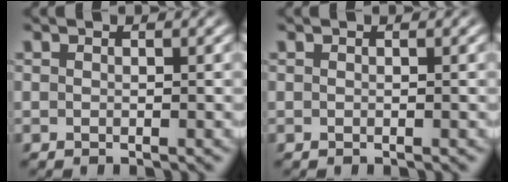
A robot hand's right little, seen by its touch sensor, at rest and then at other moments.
{"total": 0.0}